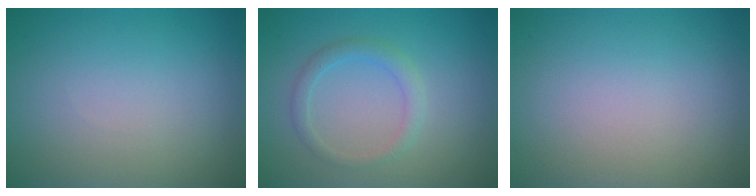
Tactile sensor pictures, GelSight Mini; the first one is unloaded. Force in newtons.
{"total": 1.8, "press": 1.8, "slide": 0.1}
{"total": 0.0}